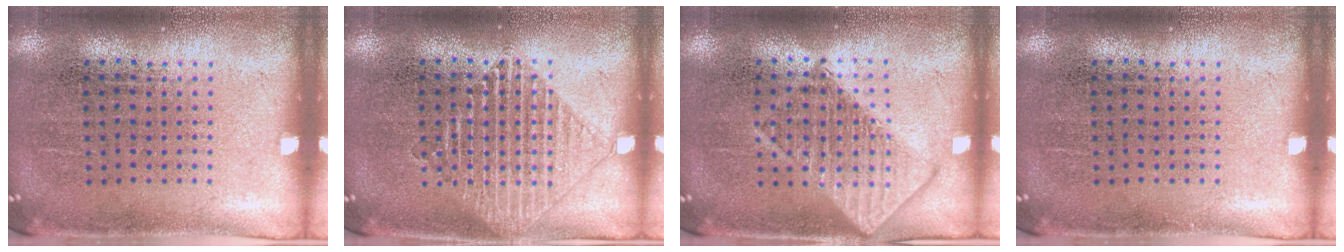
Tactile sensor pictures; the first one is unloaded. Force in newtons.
{"total": 2.3, "press": 2.3, "slide": 0.3}
{"total": 3.0, "press": 2.9, "slide": 0.5}
{"total": 0.0}